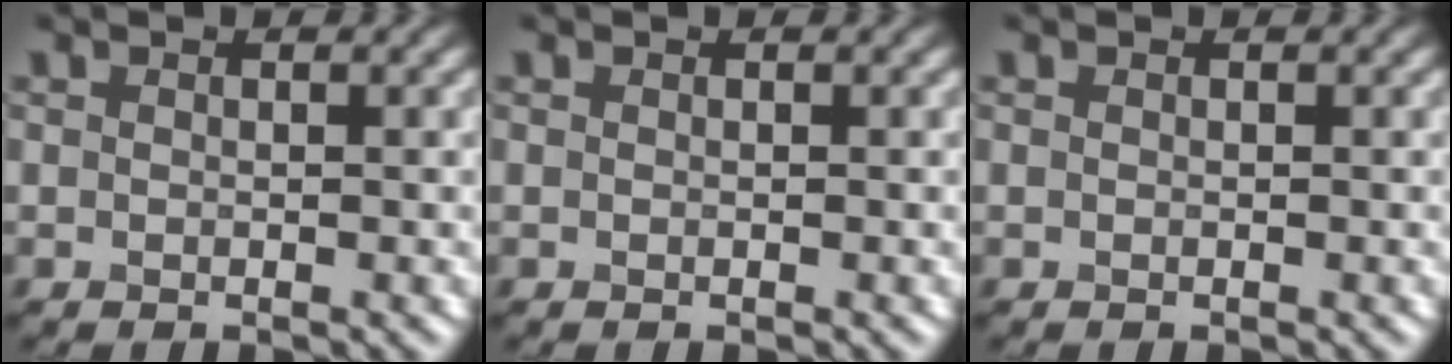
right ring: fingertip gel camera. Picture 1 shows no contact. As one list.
[{"total": 0.0}, {"total": 0.0}]